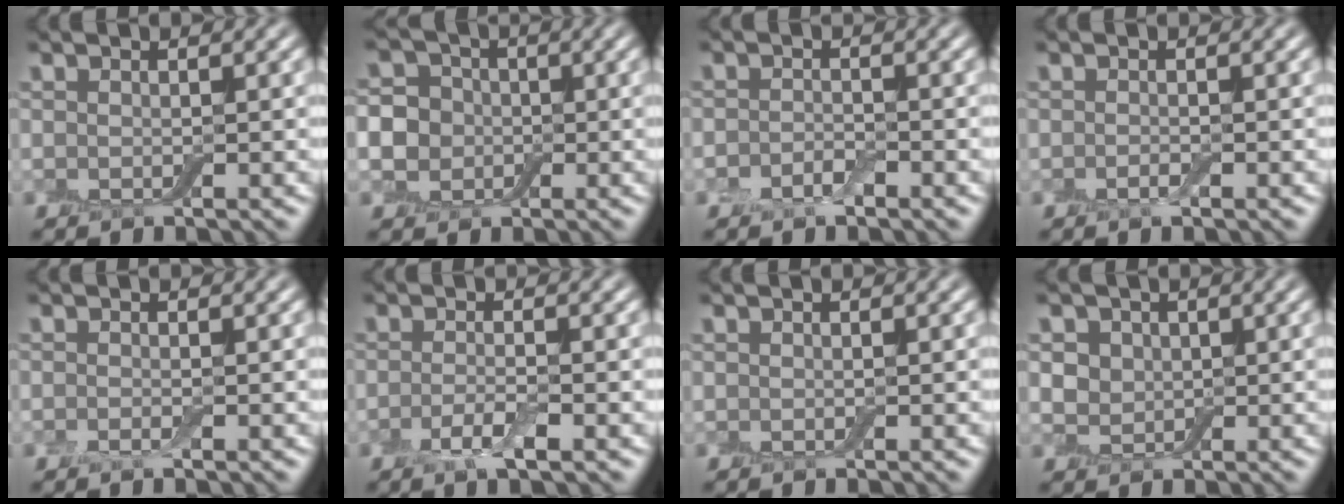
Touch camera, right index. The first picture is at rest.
{"total": 7.0, "force": [-0.6, 6.4, 2.7], "torque": [-0.052, 0.028, -0.050]}
{"total": 1.7, "force": [-1.0, 0.9, 1.1], "torque": [-0.022, 0.000, -0.022]}
{"total": 0.6, "force": [-0.3, 0.2, 0.5], "torque": [-0.012, -0.002, -0.007]}
{"total": 0.9, "force": [-0.4, 0.2, 0.7], "torque": [-0.016, -0.006, -0.010]}
{"total": 2.4, "force": [-1.1, 0.6, 2.1], "torque": [-0.042, -0.001, -0.025]}
{"total": 0.0}
{"total": 3.4, "force": [1.1, 2.8, 1.6], "torque": [-0.036, 0.006, 0.013]}